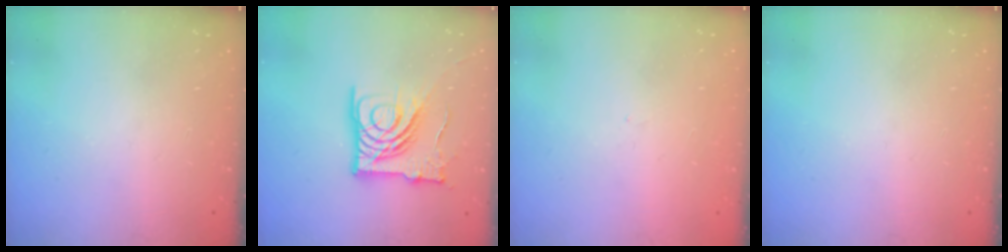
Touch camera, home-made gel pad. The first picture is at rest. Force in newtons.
{"total": 15.9, "press": 15.9, "slide": 1.7}
{"total": 0.0}
{"total": 0.0}